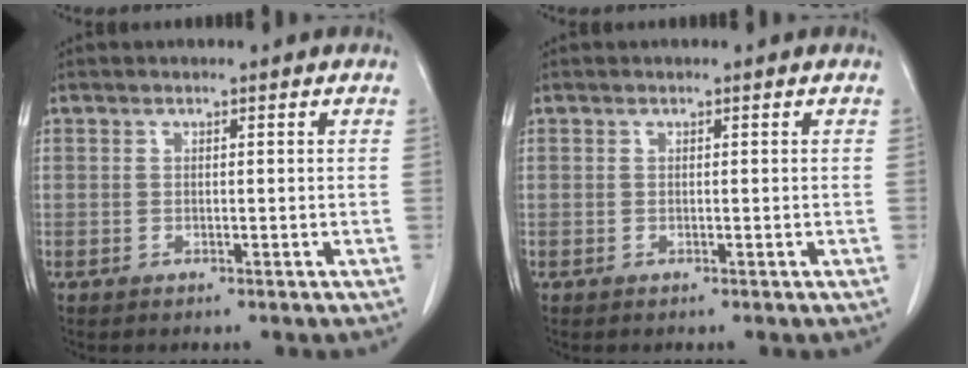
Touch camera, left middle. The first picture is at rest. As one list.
[{"total": 0.0}]